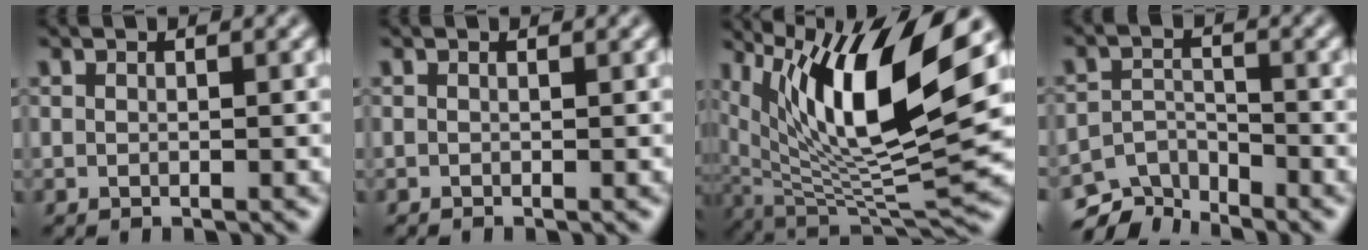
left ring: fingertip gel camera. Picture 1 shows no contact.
{"total": 0.0}
{"total": 13.8, "force": [6.1, 4.1, 11.7], "torque": [-0.205, -0.002, 0.112]}
{"total": 4.9, "force": [-4.4, 1.6, 1.2], "torque": [-0.015, -0.009, -0.084]}